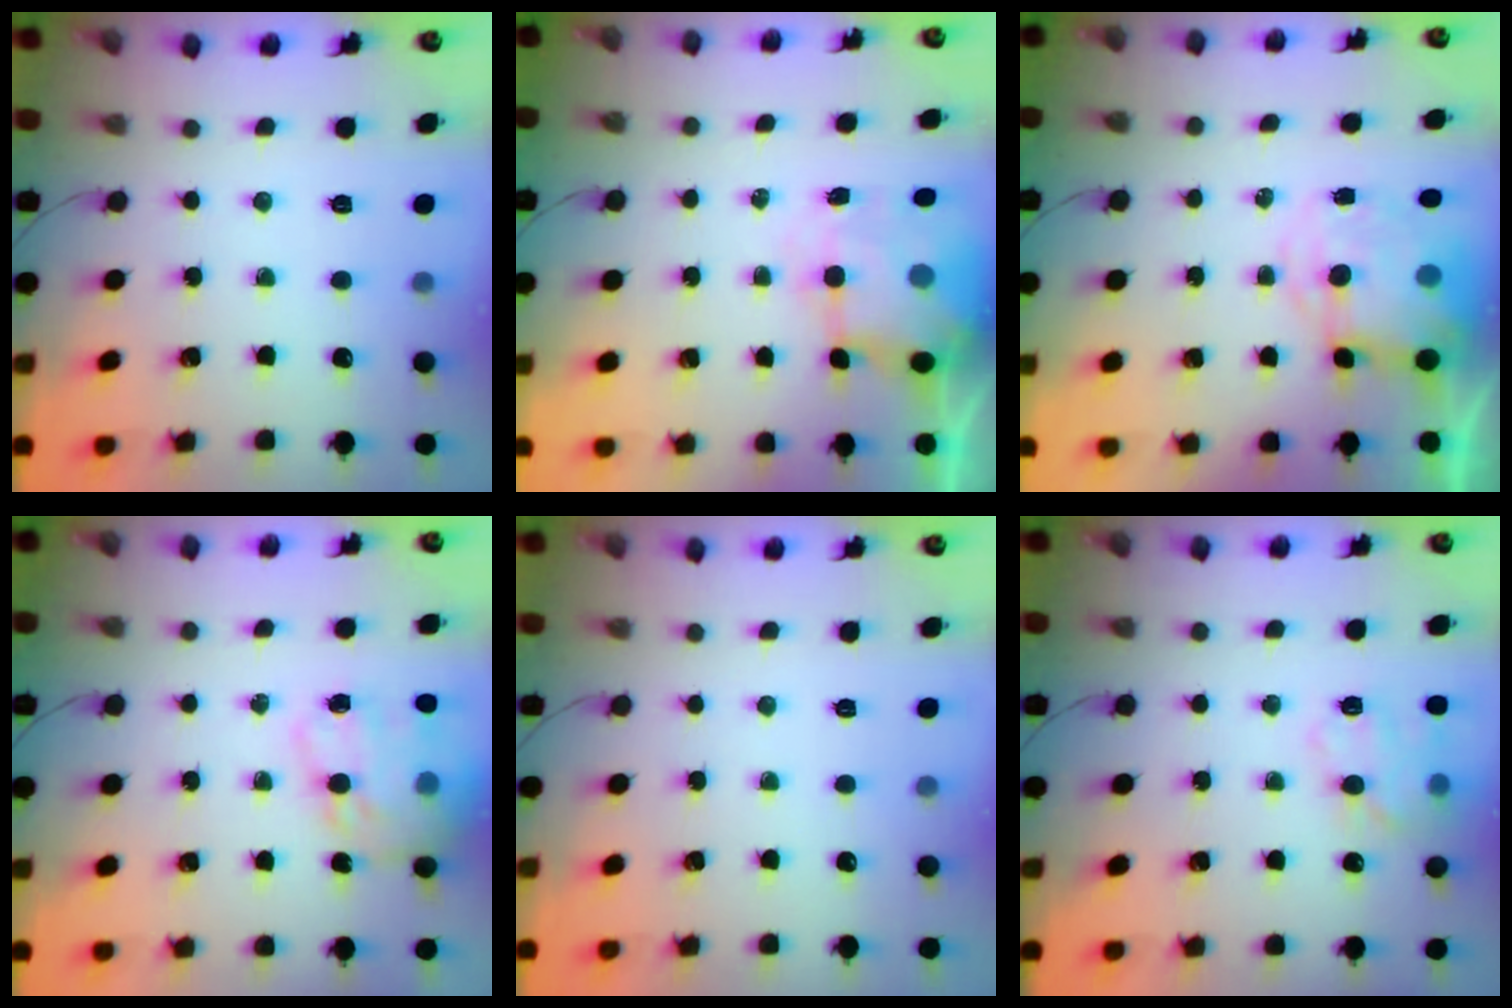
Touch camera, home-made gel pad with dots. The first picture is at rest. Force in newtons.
{"total": 5.7, "press": 5.5, "slide": 1.3}
{"total": 9.2, "press": 9.0, "slide": 2.3}
{"total": 18.2, "press": 17.7, "slide": 4.3}
{"total": 0.0}
{"total": 12.0, "press": 11.9, "slide": 1.4}